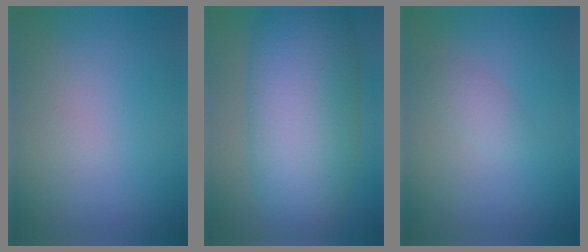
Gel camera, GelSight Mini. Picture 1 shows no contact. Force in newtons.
{"total": 12.2, "press": 12.2, "slide": 0.2}
{"total": 1.2, "press": 1.2, "slide": 0.0}